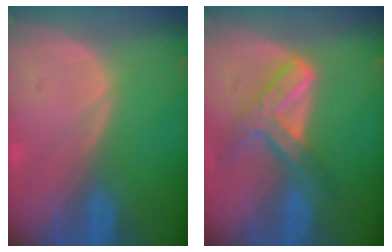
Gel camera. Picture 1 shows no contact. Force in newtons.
{"total": 7.2, "press": 6.2, "slide": 3.8}